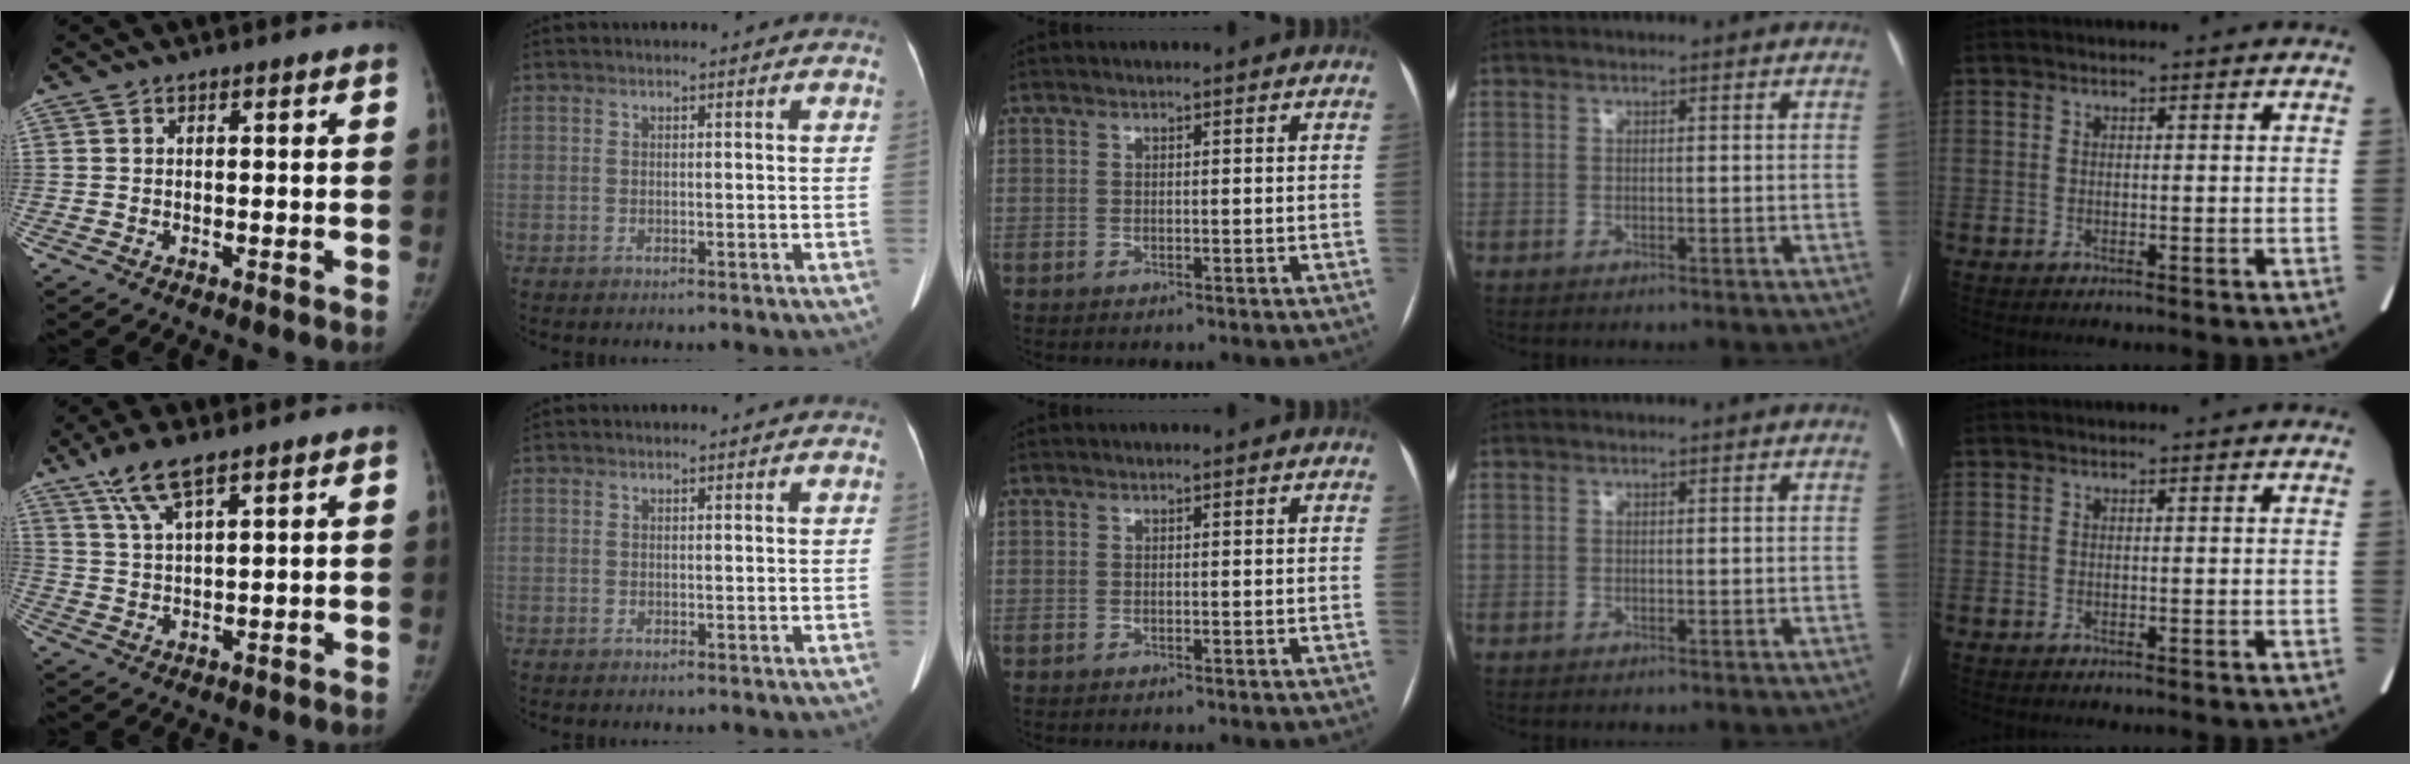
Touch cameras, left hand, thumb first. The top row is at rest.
{"thumb": {"total": 7.4, "force": [4.9, 1.8, 5.3], "torque": [-0.110, -0.014, 0.103]}, "index": {"total": 0.7, "force": [0.6, 0.2, 0.0], "torque": [-0.006, 0.017, 0.013]}}